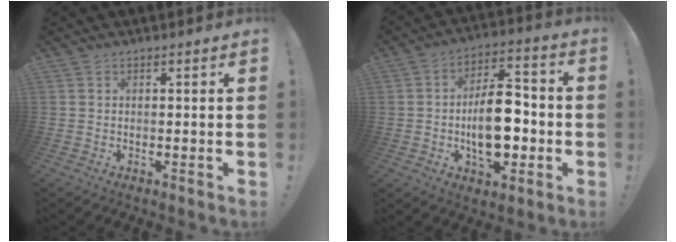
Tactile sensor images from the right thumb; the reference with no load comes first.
{"total": 15.8, "force": [-3.0, 9.8, 11.9], "torque": [-0.178, 0.020, -0.049]}